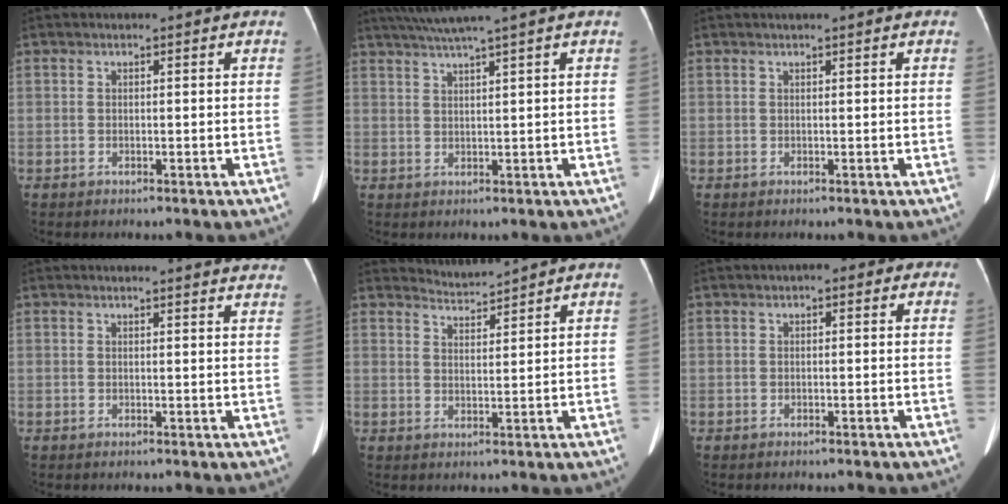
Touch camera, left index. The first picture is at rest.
{"total": 5.4, "force": [4.2, -1.6, 3.1], "torque": [-0.055, 0.015, 0.078]}
{"total": 1.5, "force": [0.9, 0.3, 1.1], "torque": [-0.019, 0.012, 0.009]}
{"total": 8.7, "force": [8.5, 0.8, 1.9], "torque": [-0.003, -0.017, 0.064]}
{"total": 3.0, "force": [2.6, -1.1, -0.8], "torque": [0.005, -0.008, 0.058]}
{"total": 2.5, "force": [0.5, 1.6, 1.9], "torque": [-0.017, 0.015, -0.009]}